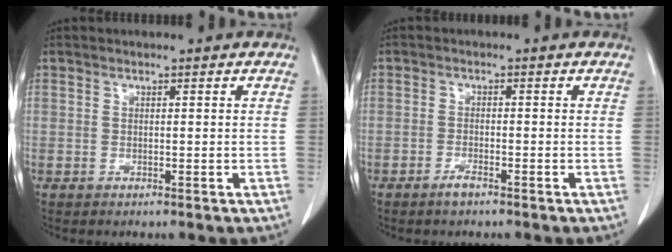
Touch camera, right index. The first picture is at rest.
{"total": 1.7, "force": [-1.4, 0.3, 1.0], "torque": [-0.022, -0.001, -0.026]}